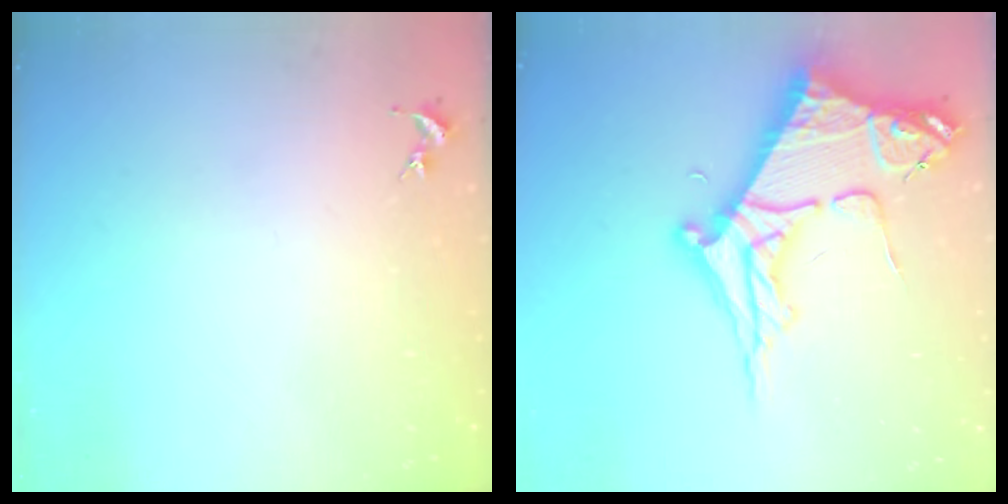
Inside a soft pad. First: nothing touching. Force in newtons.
{"total": 8.8, "press": 8.7, "slide": 0.9}